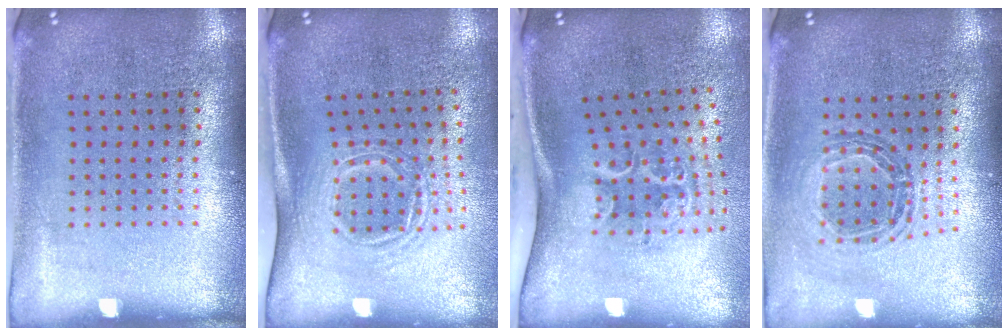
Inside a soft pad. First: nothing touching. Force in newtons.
{"total": 1.7, "press": 1.1, "slide": 1.2}
{"total": 2.2, "press": 1.3, "slide": 1.8}
{"total": 0.8, "press": 0.8, "slide": 0.1}